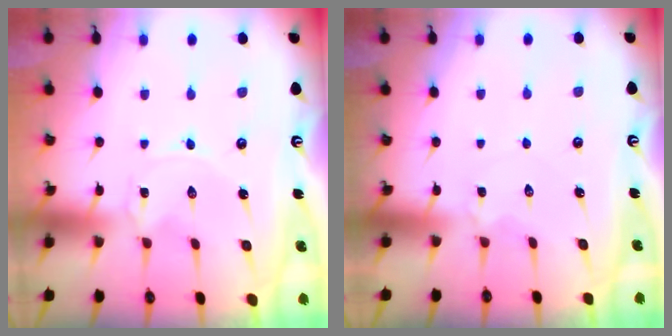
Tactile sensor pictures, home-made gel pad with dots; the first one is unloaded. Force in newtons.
{"total": 2.8, "press": 2.7, "slide": 0.5}